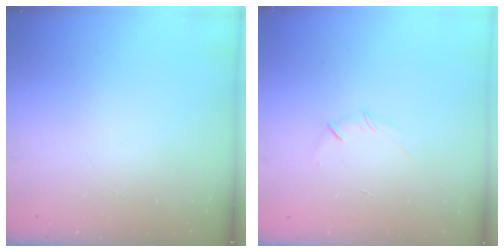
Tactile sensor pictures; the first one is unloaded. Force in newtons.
{"total": 4.1, "press": 4.0, "slide": 0.9}